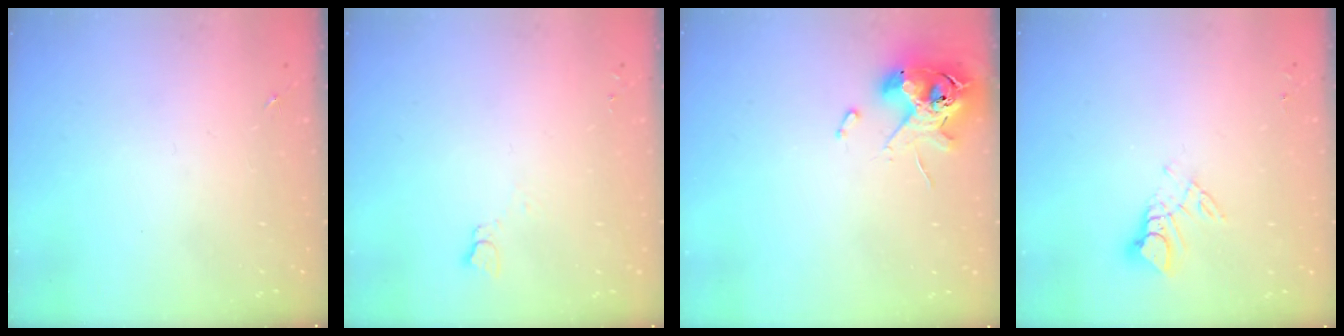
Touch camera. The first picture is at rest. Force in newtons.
{"total": 2.7, "press": 2.7, "slide": 0.3}
{"total": 11.6, "press": 11.4, "slide": 2.0}
{"total": 6.8, "press": 6.8, "slide": 0.5}